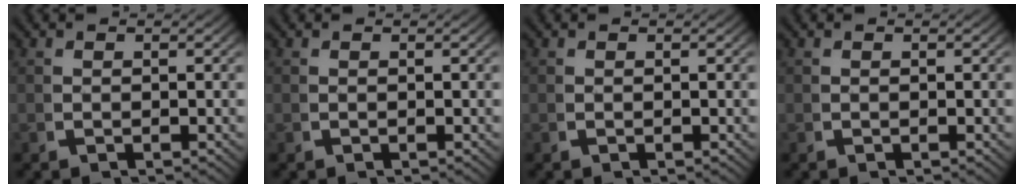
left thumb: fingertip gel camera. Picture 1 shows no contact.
{"total": 0.0}
{"total": 0.0}
{"total": 0.0}